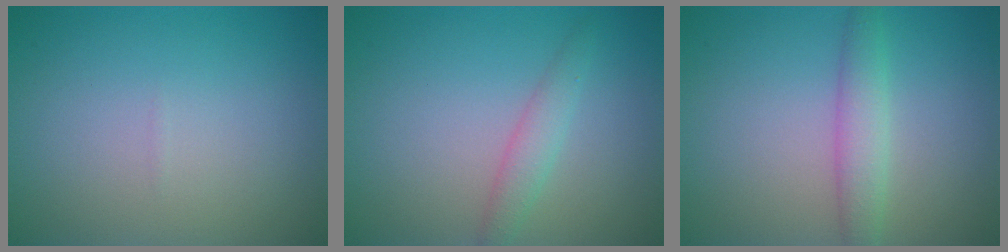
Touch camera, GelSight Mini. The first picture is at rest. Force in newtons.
{"total": 1.8, "press": 1.8, "slide": 0.1}
{"total": 2.8, "press": 2.8, "slide": 0.1}